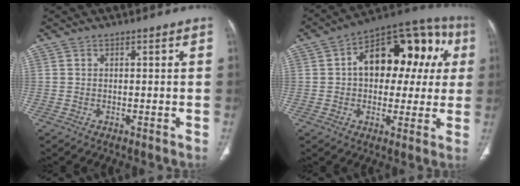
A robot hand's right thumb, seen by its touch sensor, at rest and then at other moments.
{"total": 19.9, "force": [3.7, 11.9, 15.5], "torque": [-0.162, 0.040, 0.044]}